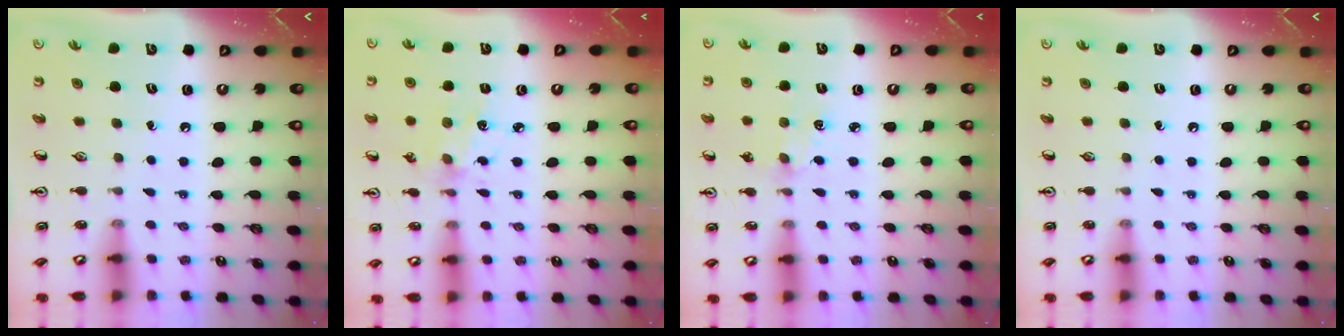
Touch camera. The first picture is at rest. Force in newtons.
{"total": 4.8, "press": 4.8, "slide": 0.3}
{"total": 4.2, "press": 4.2, "slide": 0.6}
{"total": 0.0}